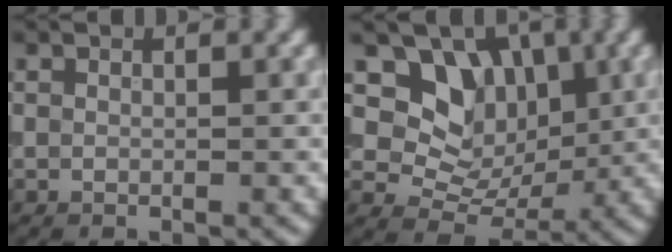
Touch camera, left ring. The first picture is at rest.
{"total": 6.3, "force": [2.2, 5.0, 3.1], "torque": [-0.045, -0.013, 0.026]}